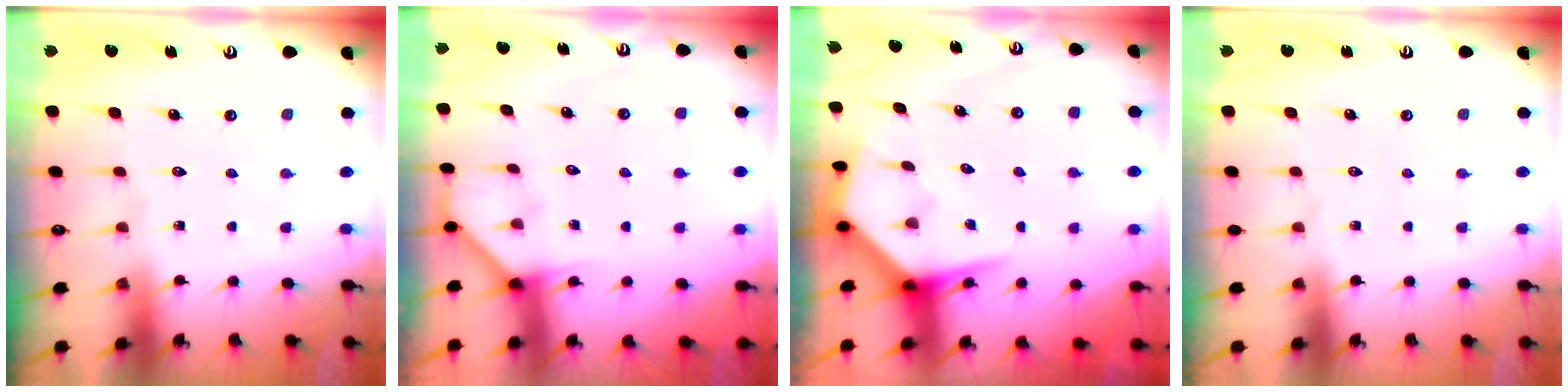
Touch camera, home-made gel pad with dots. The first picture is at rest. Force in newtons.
{"total": 2.9, "press": 2.9, "slide": 0.5}
{"total": 5.6, "press": 5.6, "slide": 0.4}
{"total": 0.0}